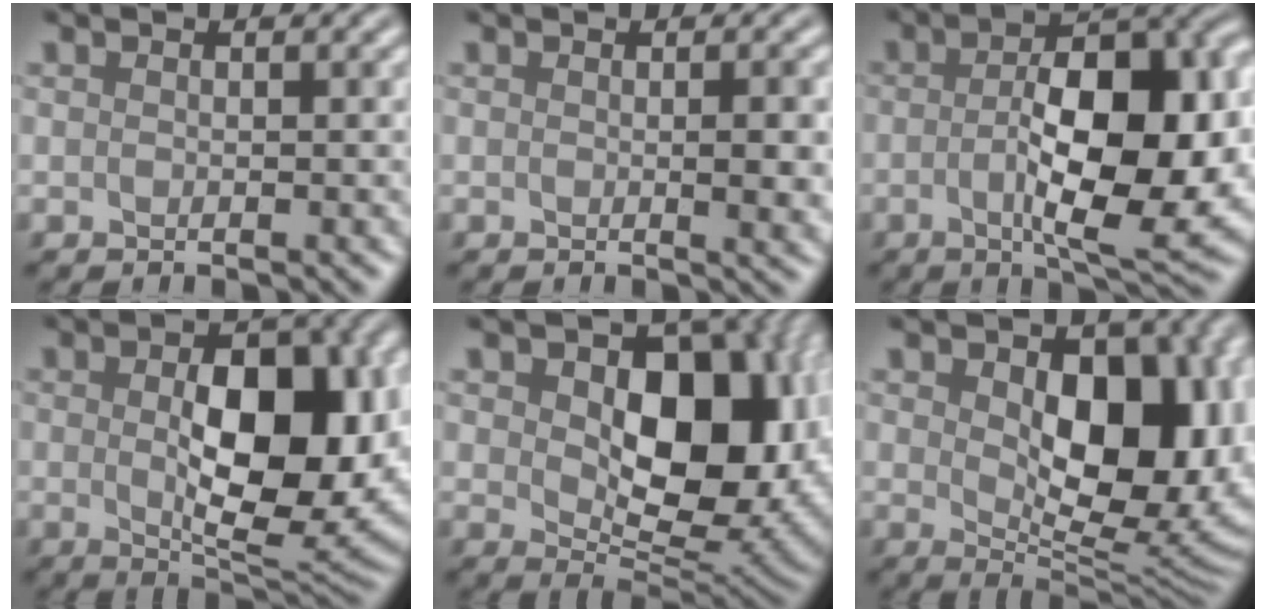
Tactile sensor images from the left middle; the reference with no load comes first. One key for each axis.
{"total": 2.3, "fx": 0.0, "fy": 0.5, "fz": 2.3, "tx": -0.029, "ty": -0.003, "tz": 0.000}
{"total": 11.7, "fx": -1.3, "fy": 4.4, "fz": 10.7, "tx": -0.158, "ty": 0.000, "tz": -0.022}
{"total": 11.0, "fx": 0.0, "fy": 5.6, "fz": 9.5, "tx": -0.140, "ty": -0.004, "tz": 0.007}
{"total": 12.4, "fx": 2.0, "fy": 7.8, "fz": 9.4, "tx": -0.124, "ty": -0.014, "tz": 0.040}
{"total": 11.2, "fx": 1.5, "fy": 6.9, "fz": 8.7, "tx": -0.117, "ty": -0.014, "tz": 0.026}